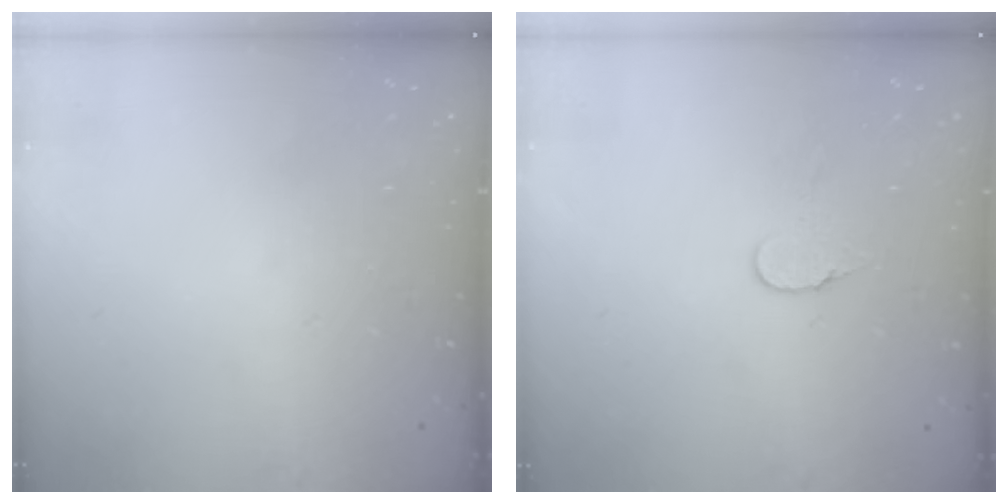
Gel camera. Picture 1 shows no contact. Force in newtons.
{"total": 6.1, "press": 6.1, "slide": 0.5}